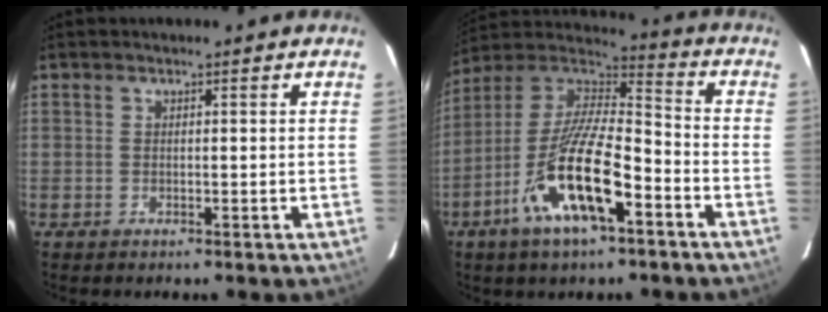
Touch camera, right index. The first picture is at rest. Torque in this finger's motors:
{"motor_torque": [1.41, -0.73, 1.05, 0.21]}